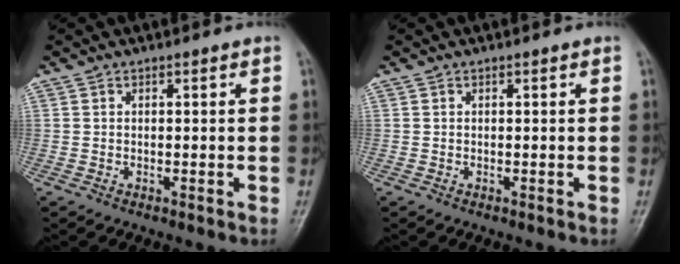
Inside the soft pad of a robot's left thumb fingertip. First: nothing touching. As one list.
[{"total": 0.0}]